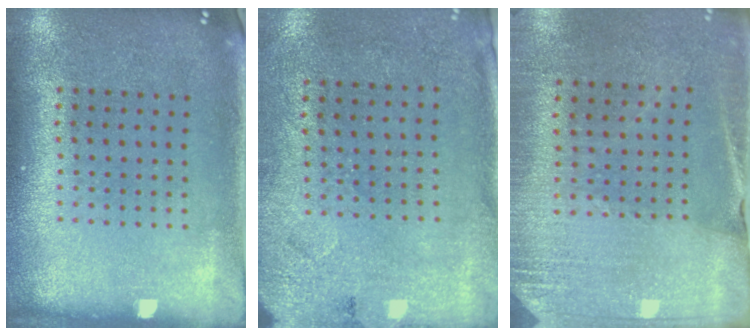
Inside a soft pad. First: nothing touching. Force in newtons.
{"total": 2.7, "press": 2.2, "slide": 1.5}
{"total": 2.7, "press": 2.6, "slide": 0.7}